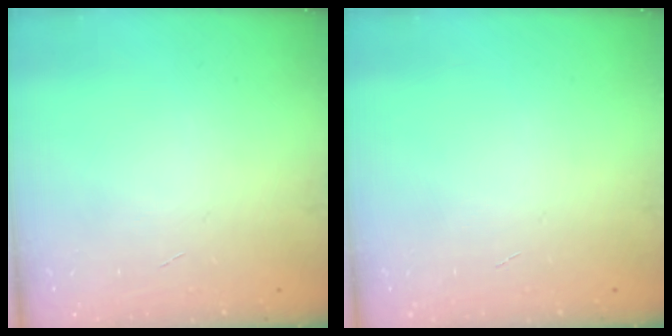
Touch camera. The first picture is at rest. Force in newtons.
{"total": 0.0}